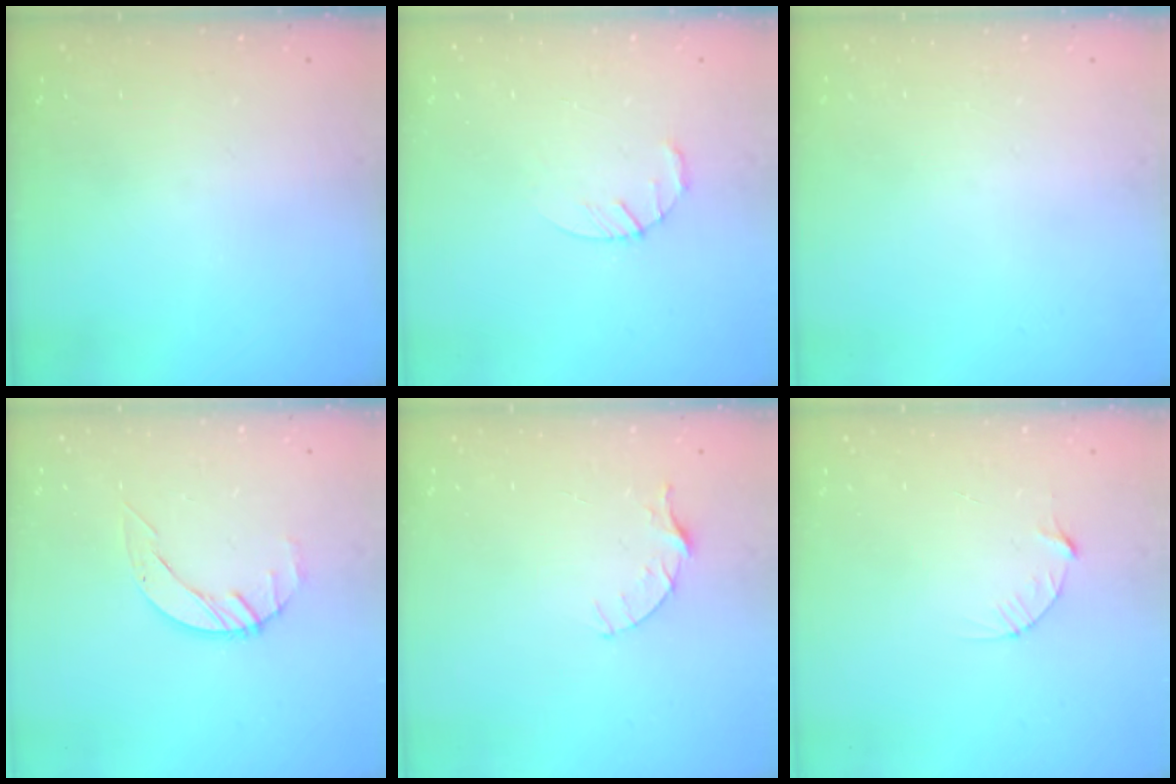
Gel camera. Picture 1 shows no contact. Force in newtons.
{"total": 3.5, "press": 3.4, "slide": 0.5}
{"total": 0.0}
{"total": 2.7, "press": 2.7, "slide": 0.3}
{"total": 3.4, "press": 3.4, "slide": 0.4}
{"total": 3.2, "press": 3.2, "slide": 0.3}